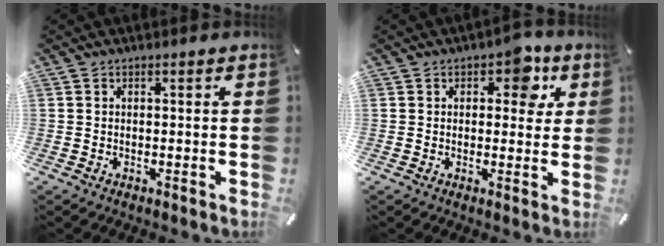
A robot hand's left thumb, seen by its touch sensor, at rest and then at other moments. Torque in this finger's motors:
{"motor_torque": [1.00, 1.20, 0.55, -0.57, 0.03]}